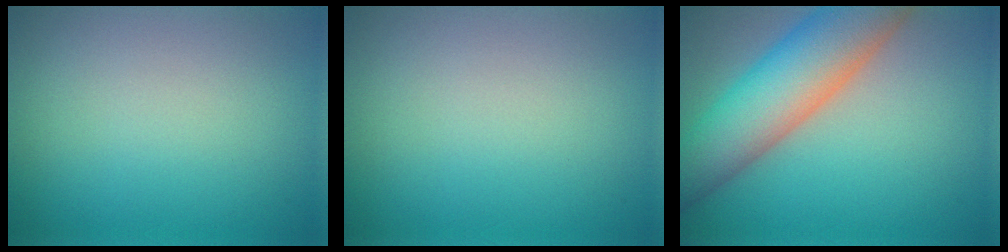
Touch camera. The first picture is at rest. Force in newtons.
{"total": 0.0}
{"total": 9.5, "press": 9.5, "slide": 0.7}